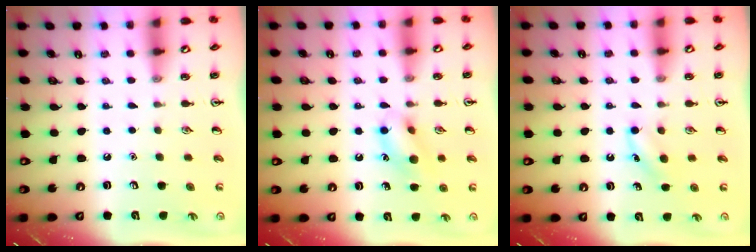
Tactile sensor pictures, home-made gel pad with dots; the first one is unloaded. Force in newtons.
{"total": 11.1, "press": 11.0, "slide": 1.2}
{"total": 3.8, "press": 3.5, "slide": 1.4}